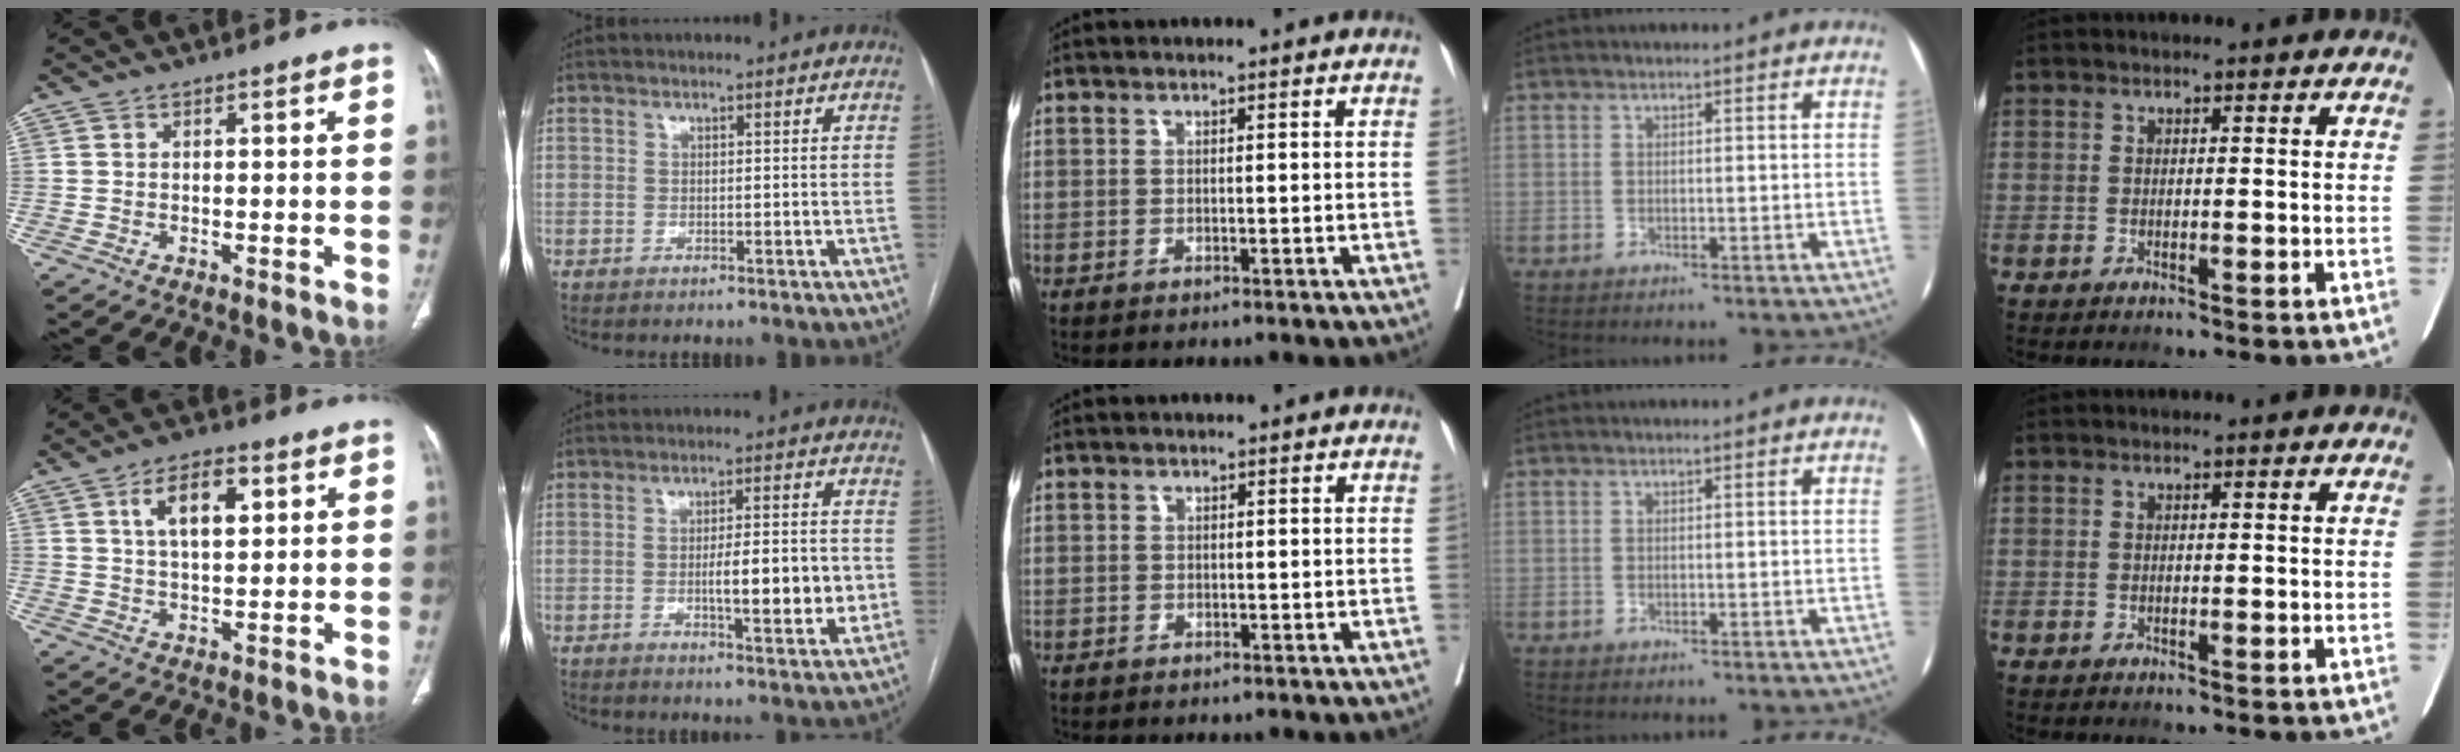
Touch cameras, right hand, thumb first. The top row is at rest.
{"thumb": {"total": 8.5, "force": [2.9, 4.1, 6.8], "torque": [-0.103, -0.004, 0.049]}, "index": {"total": 9.0, "force": [-1.4, 1.7, 8.8], "torque": [-0.134, 0.000, -0.018]}, "middle": {"total": 0.9, "force": [-0.2, 0.8, -0.1], "torque": [0.007, 0.007, -0.007]}}